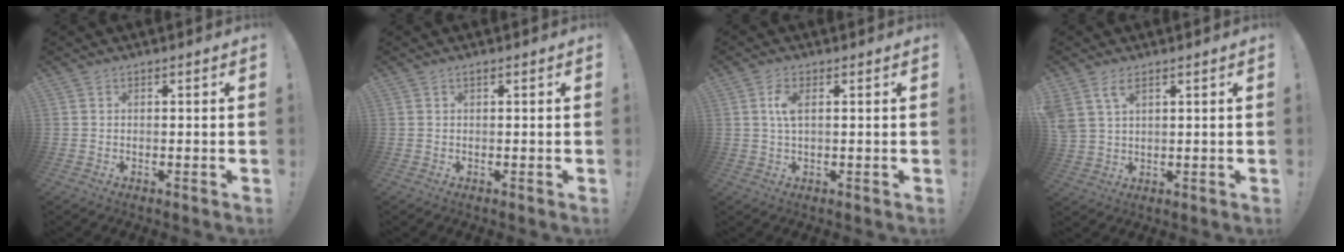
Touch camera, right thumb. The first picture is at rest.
{"total": 0.6, "force": [0.4, 0.1, 0.4], "torque": [-0.009, 0.002, 0.007]}
{"total": 4.2, "force": [1.0, 1.5, 3.8], "torque": [-0.068, 0.002, 0.016]}
{"total": 5.4, "force": [3.3, 2.7, 3.4], "torque": [-0.066, -0.008, 0.066]}